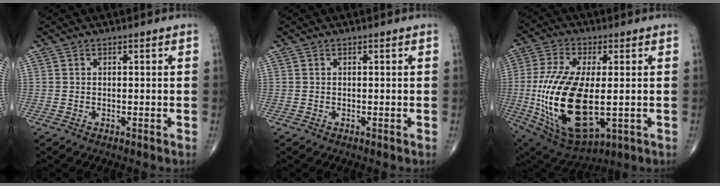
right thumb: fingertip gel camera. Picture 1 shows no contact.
{"total": 0.0}
{"total": 22.7, "force": [-2.2, 10.5, 20.0], "torque": [-0.419, -0.020, -0.016]}